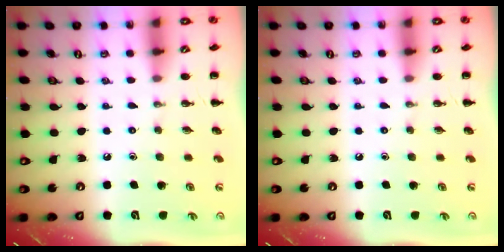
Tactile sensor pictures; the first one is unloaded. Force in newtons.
{"total": 0.0}